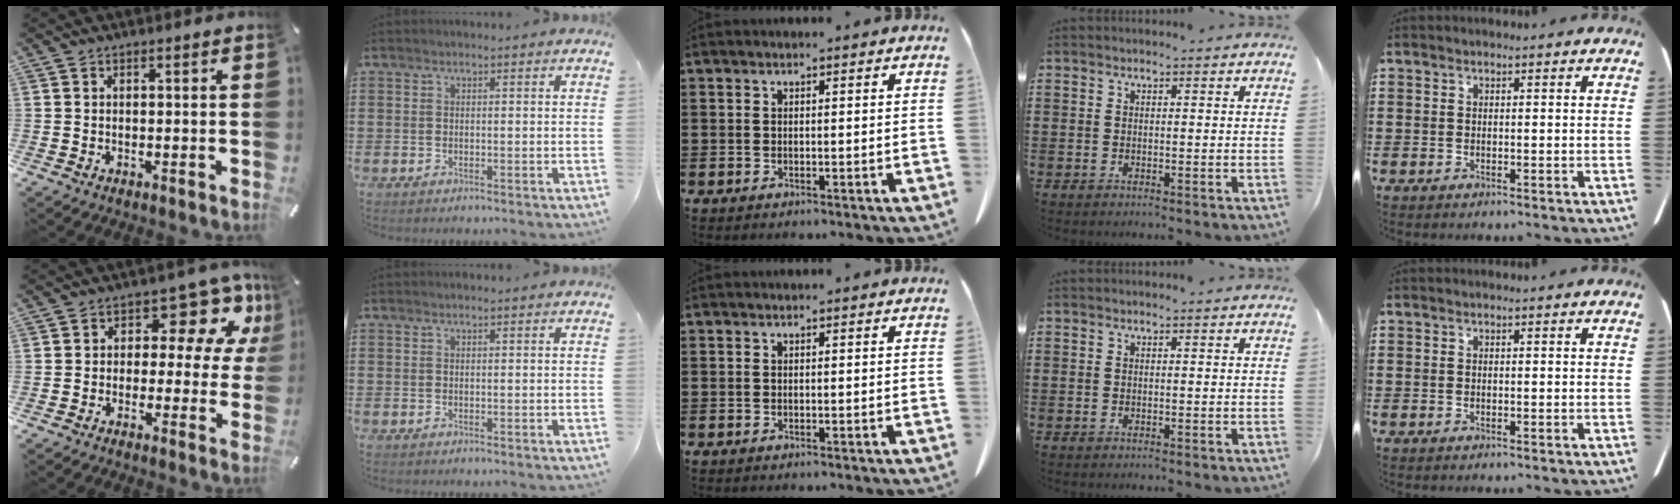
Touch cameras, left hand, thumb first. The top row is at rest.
{"thumb": {"total": 11.6, "force": [4.7, 6.9, 8.0], "torque": [-0.105, -0.027, 0.080]}}